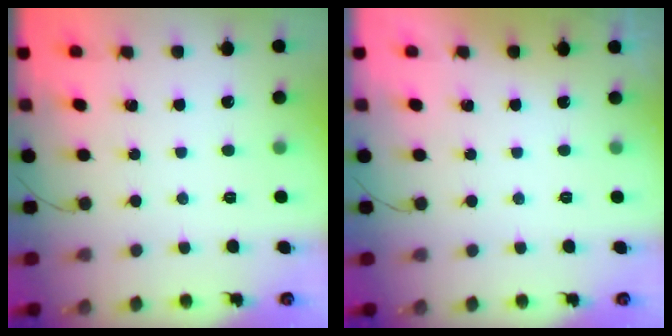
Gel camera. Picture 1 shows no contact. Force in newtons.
{"total": 0.0}